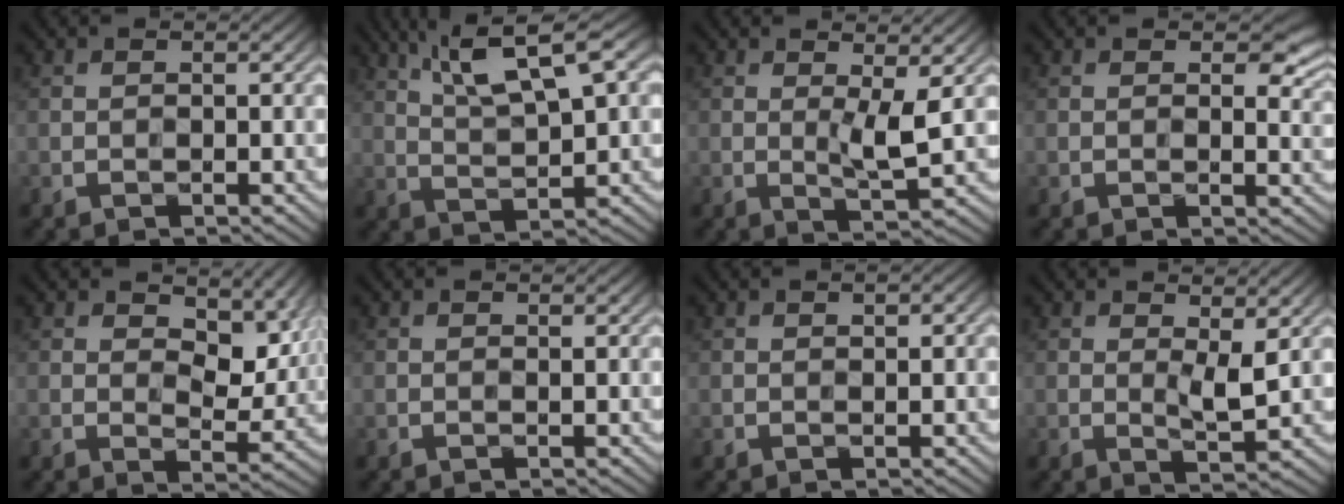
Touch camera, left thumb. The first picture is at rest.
{"total": 9.6, "force": [4.9, 2.4, 7.9], "torque": [-0.155, 0.017, 0.092]}
{"total": 3.6, "force": [0.7, 0.6, 3.5], "torque": [-0.069, -0.005, 0.016]}
{"total": 3.7, "force": [1.6, 2.0, 2.7], "torque": [-0.038, -0.006, 0.025]}
{"total": 8.7, "force": [4.0, 4.6, 6.3], "torque": [-0.104, -0.006, 0.062]}
{"total": 0.0}
{"total": 1.2, "force": [0.5, 0.4, 1.0], "torque": [-0.017, 0.002, 0.009]}
{"total": 3.2, "force": [1.0, 0.9, 2.9], "torque": [-0.060, -0.006, 0.020]}